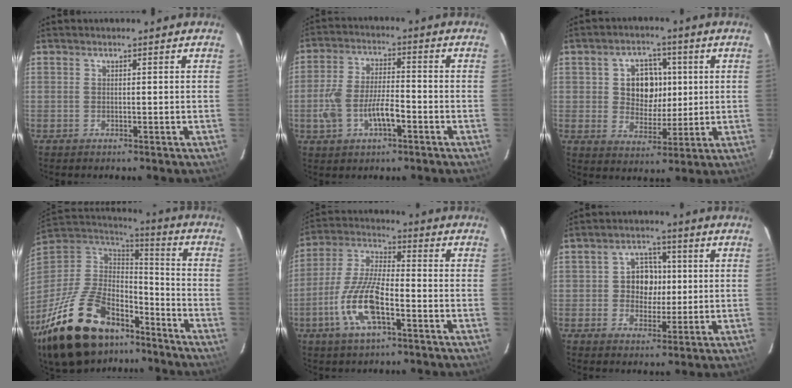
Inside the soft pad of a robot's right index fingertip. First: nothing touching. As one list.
[{"total": 9.4, "force": [-3.5, 4.2, 7.7], "torque": [-0.166, 0.005, -0.059]}, {"total": 8.8, "force": [1.4, 7.1, 5.1], "torque": [-0.093, 0.014, 0.031]}, {"total": 30.8, "force": [-19.9, 15.7, 17.5], "torque": [-0.363, -0.012, -0.308]}, {"total": 12.9, "force": [-5.4, 4.1, 11.0], "torque": [-0.239, -0.005, -0.106]}, {"total": 6.6, "force": [0.2, 5.8, 3.2], "torque": [-0.060, 0.019, 0.006]}]